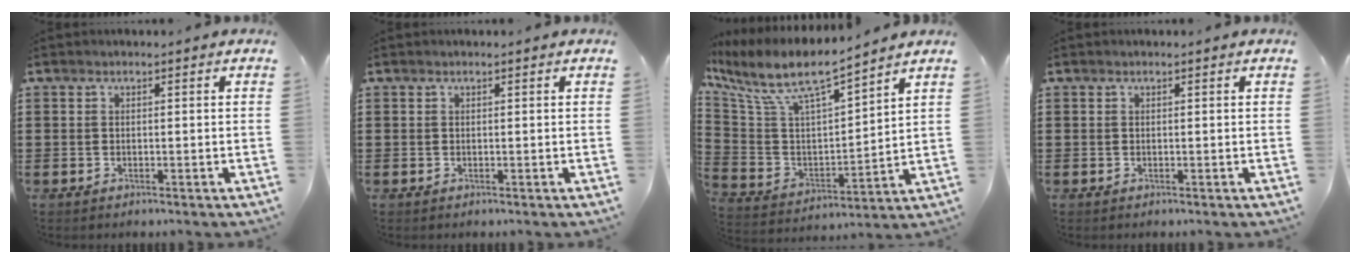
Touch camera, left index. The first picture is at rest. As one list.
[{"total": 0.0}, {"total": 9.4, "force": [7.2, 2.3, 5.7], "torque": [-0.139, -0.043, 0.121]}, {"total": 0.0}]